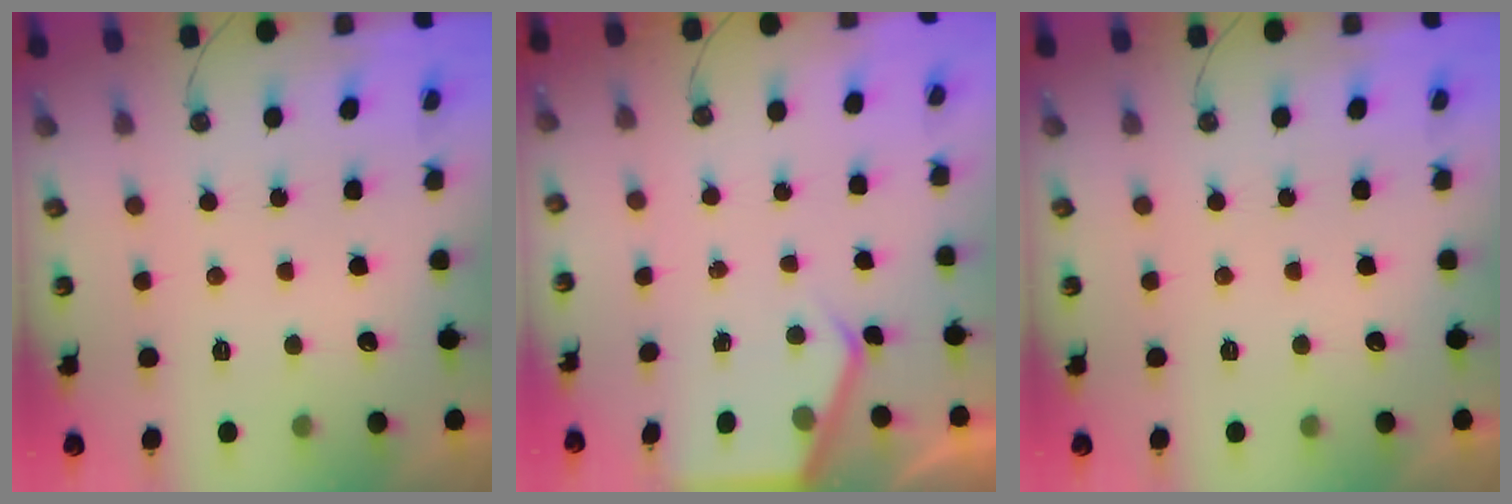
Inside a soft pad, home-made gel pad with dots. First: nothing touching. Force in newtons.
{"total": 3.3, "press": 3.2, "slide": 0.5}
{"total": 0.0}